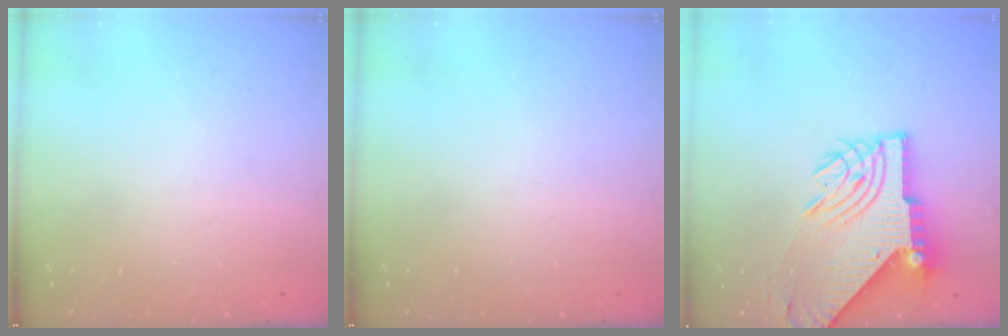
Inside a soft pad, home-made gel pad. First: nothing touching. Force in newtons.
{"total": 0.0}
{"total": 13.2, "press": 13.1, "slide": 1.6}